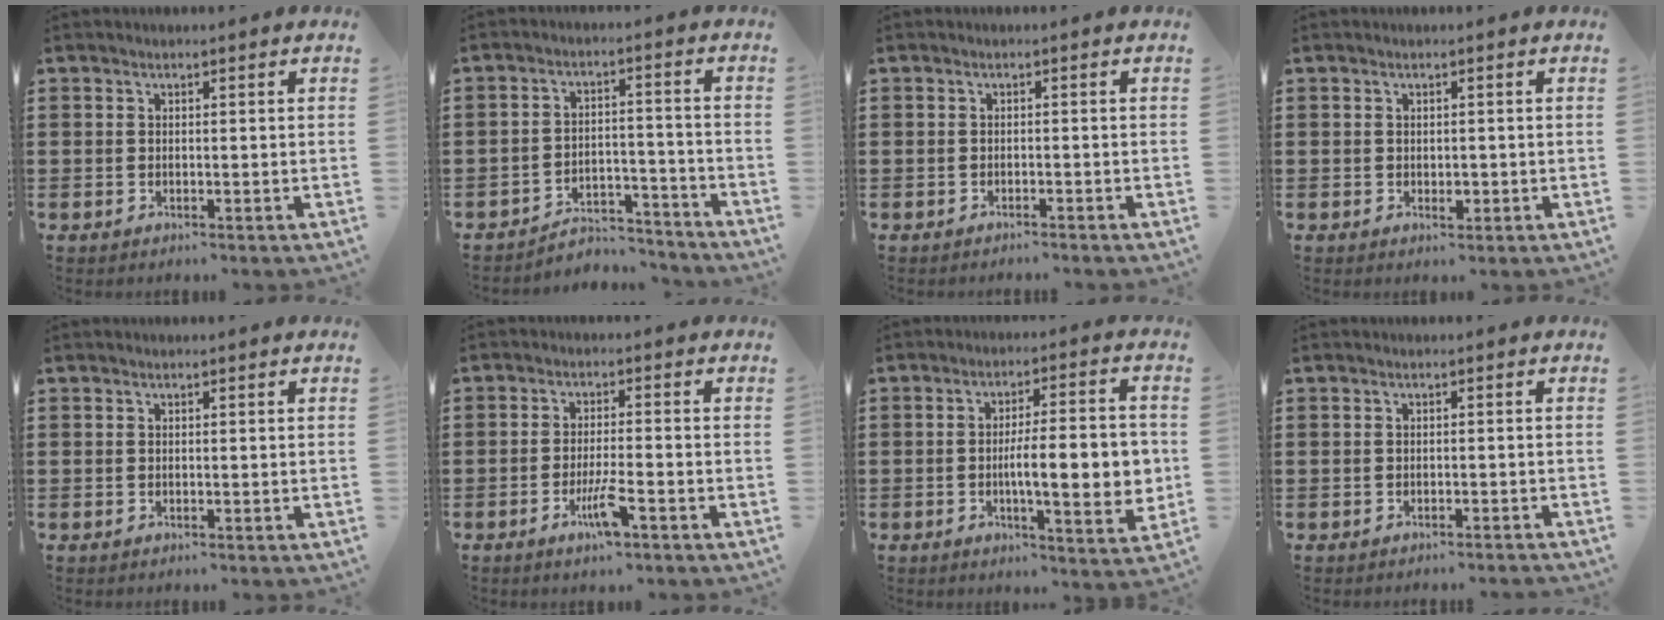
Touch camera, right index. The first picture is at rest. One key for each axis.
{"total": 4.7, "fx": -4.5, "fy": 1.3, "fz": 1.0, "tx": -0.019, "ty": 0.012, "tz": -0.090}
{"total": 0.8, "fx": -0.8, "fy": 0.0, "fz": 0.1, "tx": -0.005, "ty": -0.001, "tz": -0.016}
{"total": 1.4, "fx": -0.2, "fy": 0.9, "fz": 1.0, "tx": -0.011, "ty": -0.002, "tz": -0.004}
{"total": 0.0}
{"total": 5.3, "fx": -2.8, "fy": 0.4, "fz": 4.4, "tx": -0.092, "ty": -0.014, "tz": -0.052}
{"total": 11.0, "fx": -1.2, "fy": 2.5, "fz": 10.7, "tx": -0.149, "ty": -0.008, "tz": -0.026}
{"total": 0.8, "fx": -0.8, "fy": -0.1, "fz": 0.1, "tx": -0.005, "ty": -0.002, "tz": -0.015}